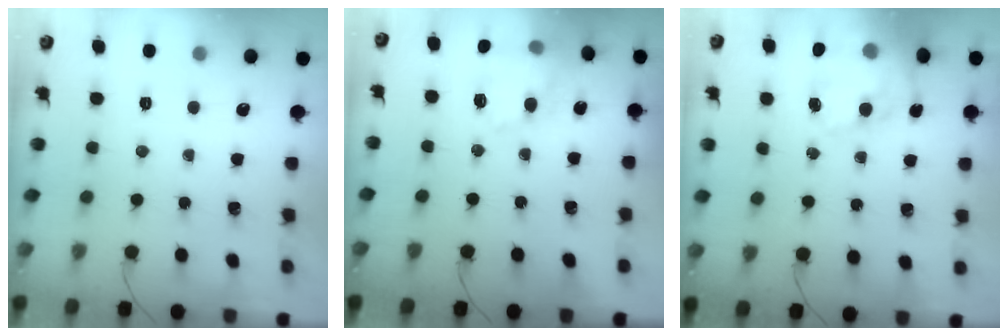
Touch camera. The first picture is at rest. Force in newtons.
{"total": 15.1, "press": 14.9, "slide": 2.7}
{"total": 16.6, "press": 16.2, "slide": 3.9}